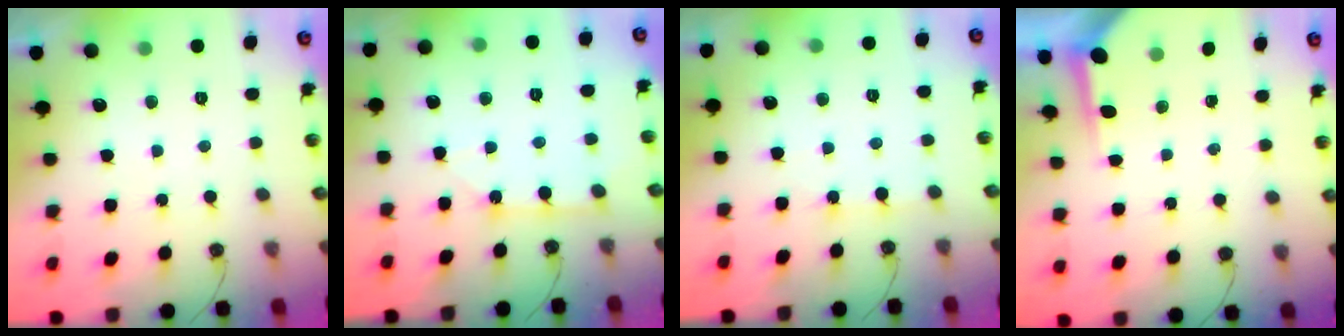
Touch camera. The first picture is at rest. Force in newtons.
{"total": 4.8, "press": 4.8, "slide": 0.5}
{"total": 3.4, "press": 3.4, "slide": 0.5}
{"total": 3.8, "press": 3.8, "slide": 0.4}